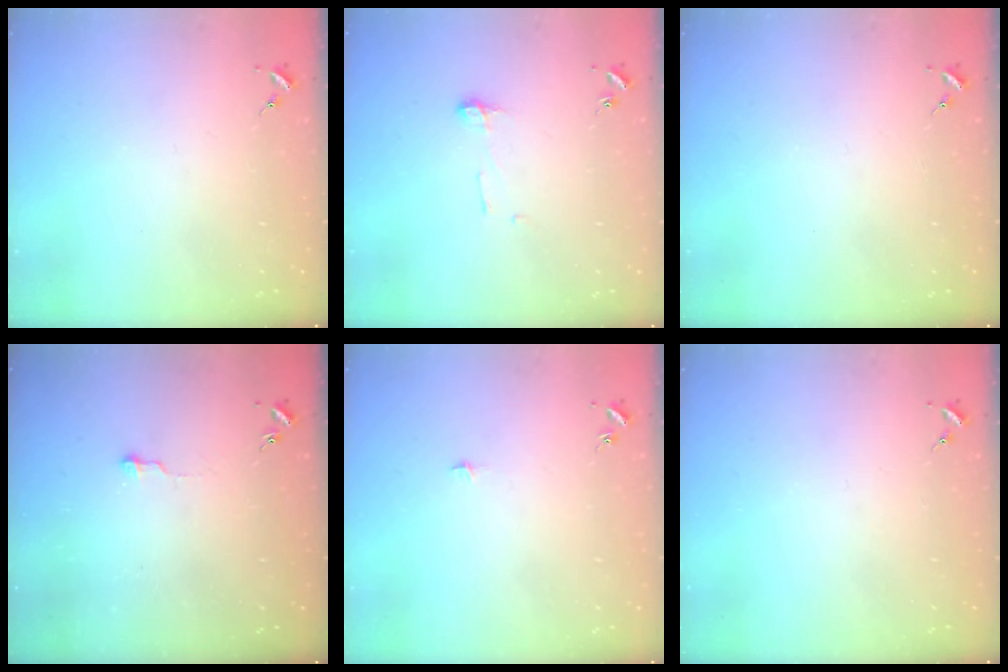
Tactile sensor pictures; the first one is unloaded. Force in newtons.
{"total": 4.5, "press": 4.5, "slide": 0.5}
{"total": 0.0}
{"total": 3.6, "press": 3.6, "slide": 0.3}
{"total": 2.6, "press": 2.6, "slide": 0.2}
{"total": 0.0}